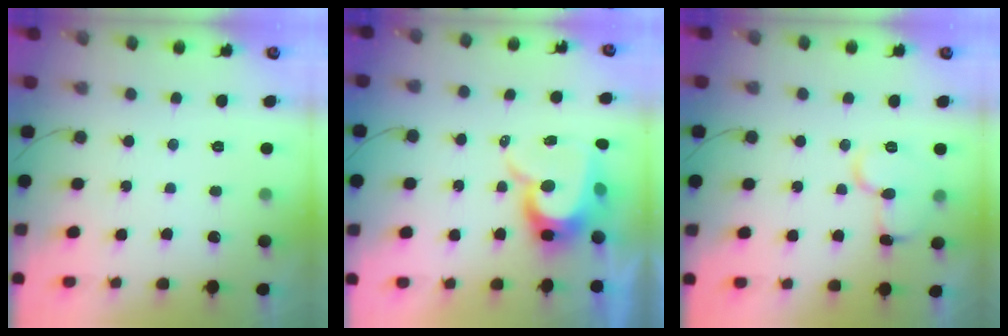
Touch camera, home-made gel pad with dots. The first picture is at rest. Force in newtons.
{"total": 11.2, "press": 11.1, "slide": 1.1}
{"total": 10.1, "press": 10.1, "slide": 1.1}